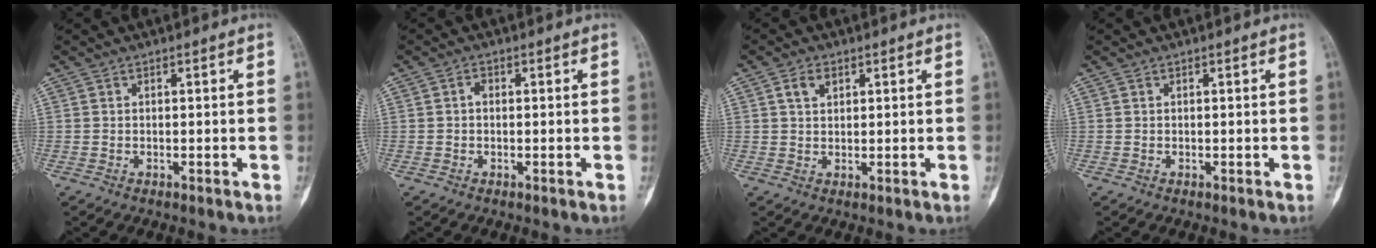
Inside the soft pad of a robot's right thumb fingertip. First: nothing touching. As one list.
[{"total": 1.2, "force": [-0.1, 0.8, 0.8], "torque": [-0.009, 0.003, -0.005]}, {"total": 3.0, "force": [1.2, 2.2, 1.7], "torque": [-0.020, 0.000, 0.021]}, {"total": 0.0}]